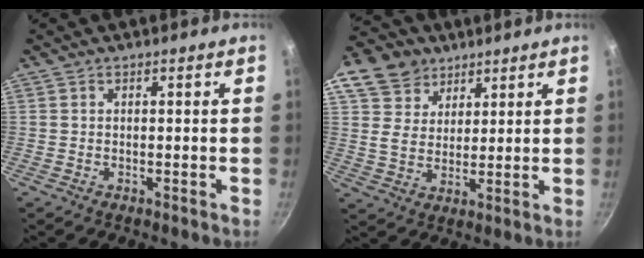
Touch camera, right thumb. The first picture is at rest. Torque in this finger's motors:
{"motor_torque": [-0.58, 0.71, 0.32, -0.30, 0.08]}